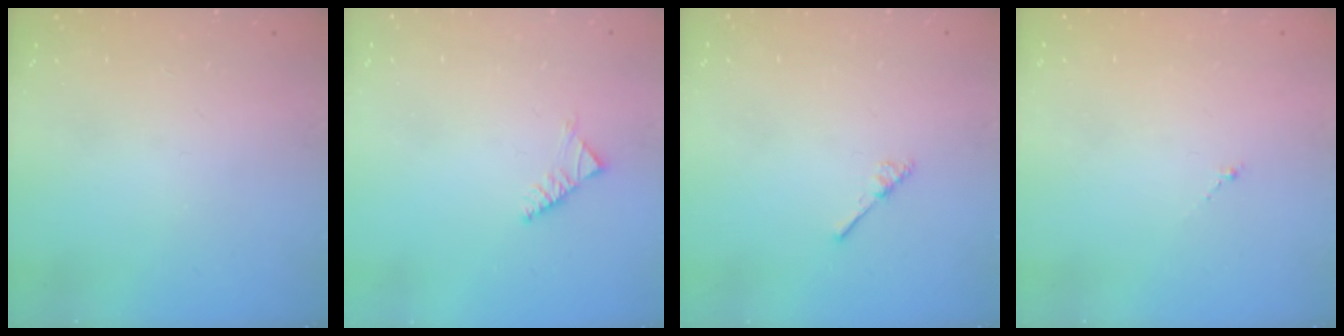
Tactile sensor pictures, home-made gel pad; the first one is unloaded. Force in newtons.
{"total": 2.6, "press": 2.5, "slide": 0.8}
{"total": 3.0, "press": 3.0, "slide": 0.3}
{"total": 0.0}